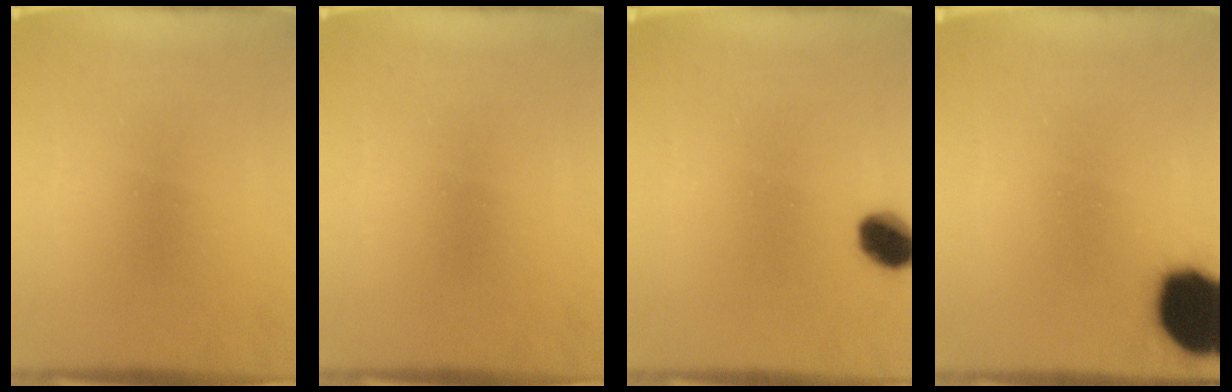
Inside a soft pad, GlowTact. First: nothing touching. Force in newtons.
{"total": 0.0}
{"total": 6.4}
{"total": 19.3}